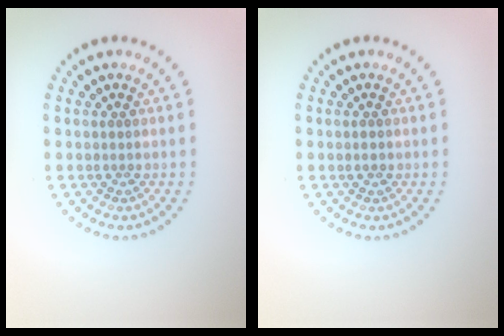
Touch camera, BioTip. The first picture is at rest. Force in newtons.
{"total": 0.9, "press": 0.9, "slide": 0.2}